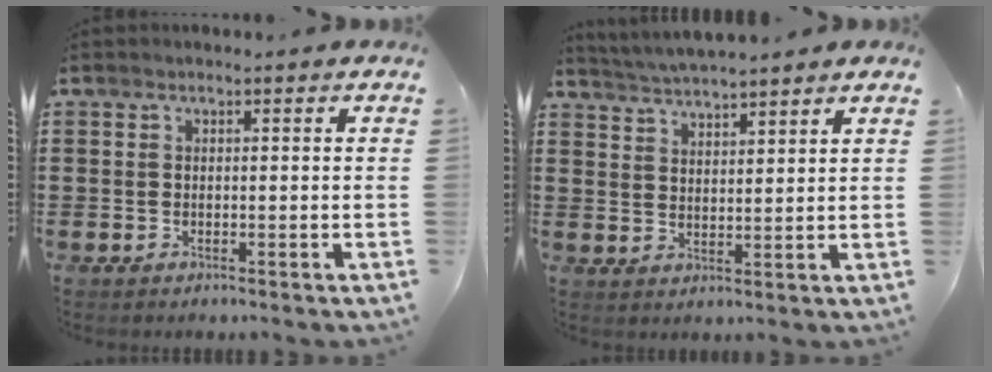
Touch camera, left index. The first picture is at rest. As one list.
[{"total": 3.7, "force": [3.6, -0.3, 0.3], "torque": [-0.020, -0.013, 0.064]}]